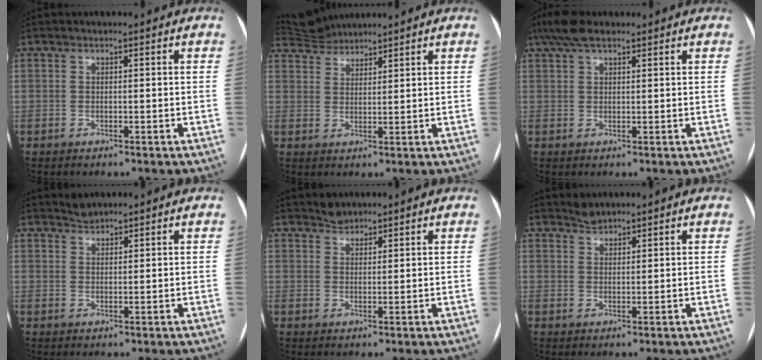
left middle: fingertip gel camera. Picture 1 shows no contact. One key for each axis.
{"total": 4.6, "fx": 4.6, "fy": 0.4, "fz": -0.2, "tx": -0.004, "ty": 0.025, "tz": 0.090}
{"total": 5.1, "fx": 3.7, "fy": 1.6, "fz": 3.1, "tx": -0.068, "ty": 0.029, "tz": 0.072}
{"total": 1.6, "fx": 1.6, "fy": 0.3, "fz": -0.1, "tx": -0.003, "ty": 0.007, "tz": 0.031}
{"total": 1.9, "fx": 1.8, "fy": 0.8, "fz": 0.0, "tx": 0.000, "ty": 0.006, "tz": 0.032}
{"total": 1.8, "fx": 1.7, "fy": 0.4, "fz": 0.0, "tx": -0.003, "ty": 0.006, "tz": 0.034}